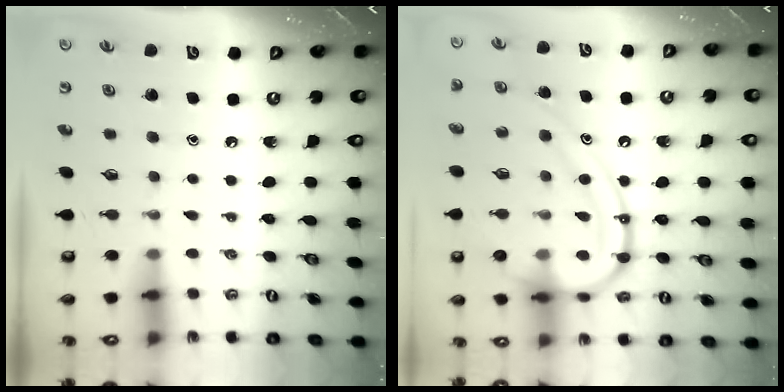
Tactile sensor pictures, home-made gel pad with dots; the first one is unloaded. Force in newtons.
{"total": 18.5, "press": 18.5, "slide": 1.2}